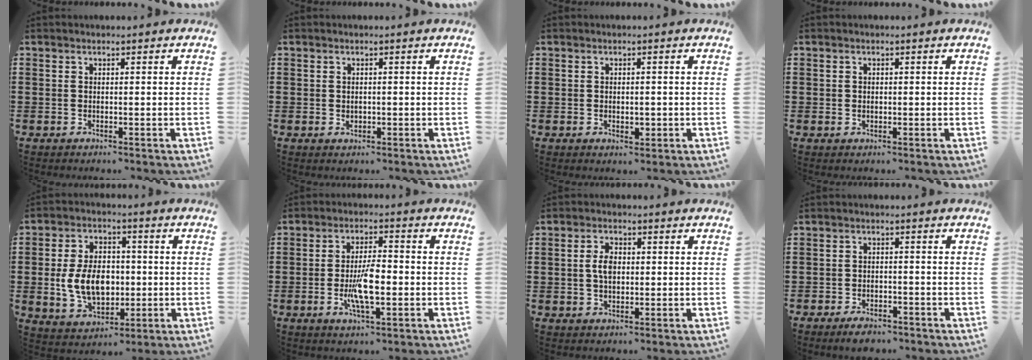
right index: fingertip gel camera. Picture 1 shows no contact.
{"total": 0.9, "force": [0.0, 0.7, 0.5], "torque": [-0.011, 0.004, -0.002]}
{"total": 1.7, "force": [-0.3, 1.1, 1.2], "torque": [-0.024, 0.004, -0.006]}
{"total": 0.6, "force": [0.2, 0.6, 0.2], "torque": [-0.006, 0.003, 0.004]}
{"total": 9.5, "force": [-0.7, 6.1, 7.2], "torque": [-0.152, 0.007, -0.014]}
{"total": 7.4, "force": [-1.5, 2.5, 6.8], "torque": [-0.149, -0.008, -0.034]}
{"total": 3.8, "force": [0.2, 2.1, 3.1], "torque": [-0.064, 0.010, 0.003]}
{"total": 2.4, "force": [-2.3, 0.6, 0.5], "torque": [-0.013, 0.004, -0.046]}